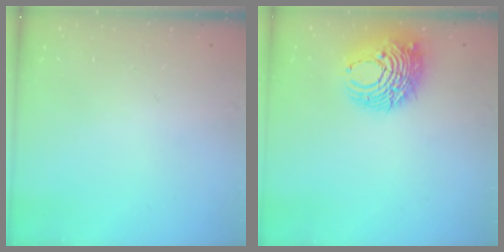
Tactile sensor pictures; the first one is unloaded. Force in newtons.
{"total": 10.9, "press": 10.8, "slide": 1.1}